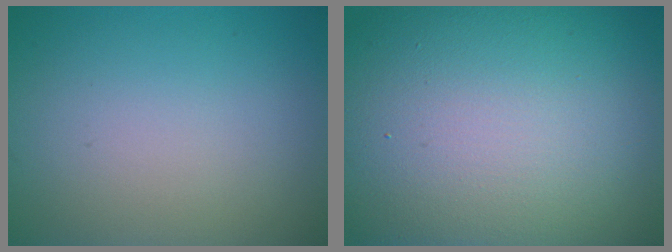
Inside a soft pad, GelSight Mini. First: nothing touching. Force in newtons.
{"total": 21.1, "press": 21.1, "slide": 1.1}